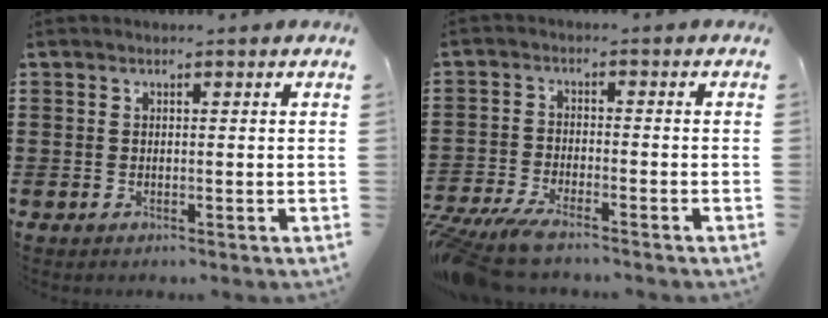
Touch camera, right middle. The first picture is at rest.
{"total": 4.5, "force": [-4.2, 0.4, 1.6], "torque": [-0.057, -0.011, -0.089]}